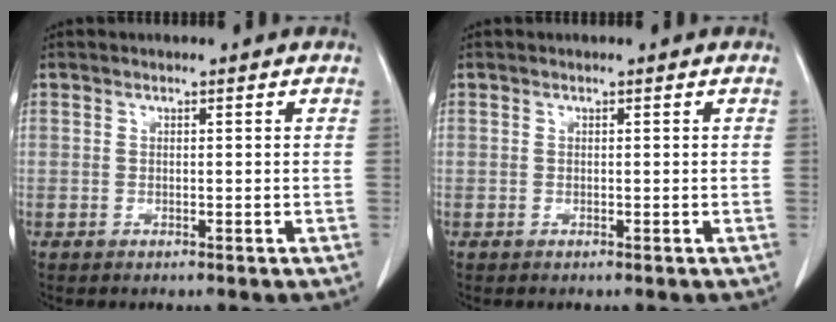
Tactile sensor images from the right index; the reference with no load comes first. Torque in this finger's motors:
{"motor_torque": [-0.03, 0.03, 0.00, 0.00]}